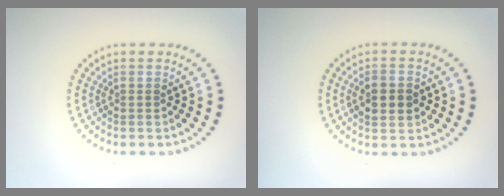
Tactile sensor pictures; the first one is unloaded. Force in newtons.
{"total": 2.5, "press": 2.5, "slide": 0.2}